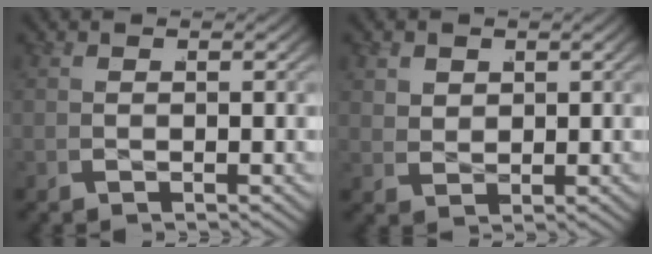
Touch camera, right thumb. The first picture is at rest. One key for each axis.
{"total": 2.1, "fx": 0.8, "fy": 1.6, "fz": 1.1, "tx": -0.024, "ty": -0.013, "tz": 0.029}